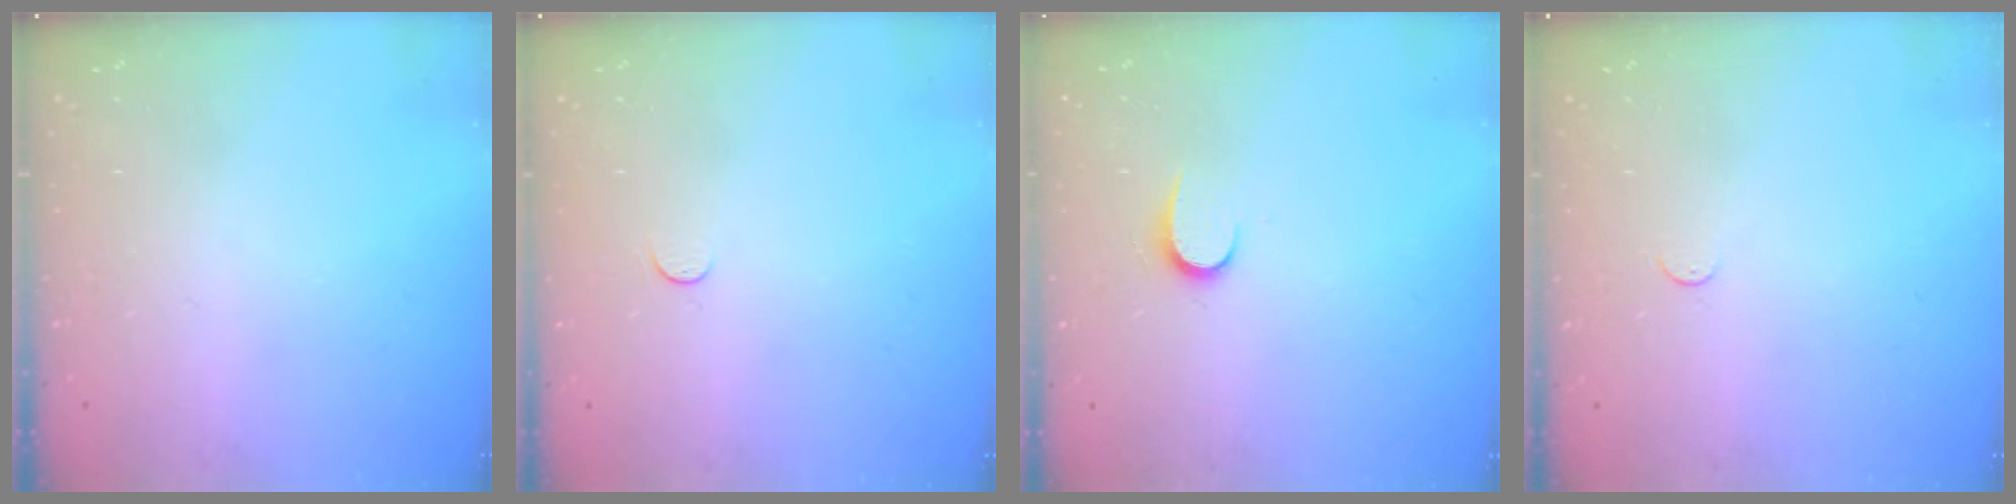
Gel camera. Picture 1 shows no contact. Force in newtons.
{"total": 3.5, "press": 3.5, "slide": 0.4}
{"total": 5.6, "press": 5.5, "slide": 0.6}
{"total": 2.7, "press": 2.7, "slide": 0.4}